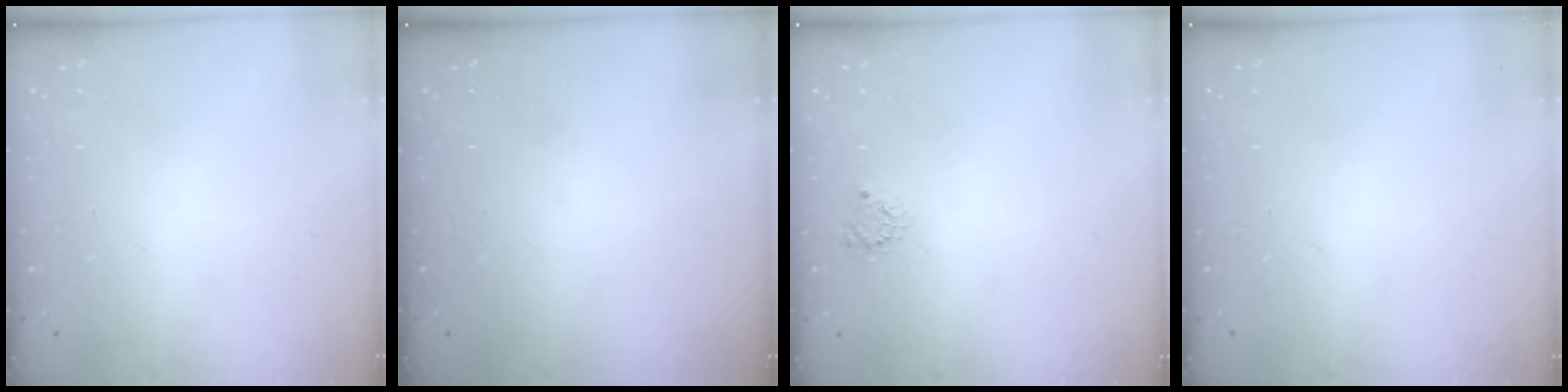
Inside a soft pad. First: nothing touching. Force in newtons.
{"total": 0.0}
{"total": 3.5, "press": 3.4, "slide": 0.5}
{"total": 0.0}